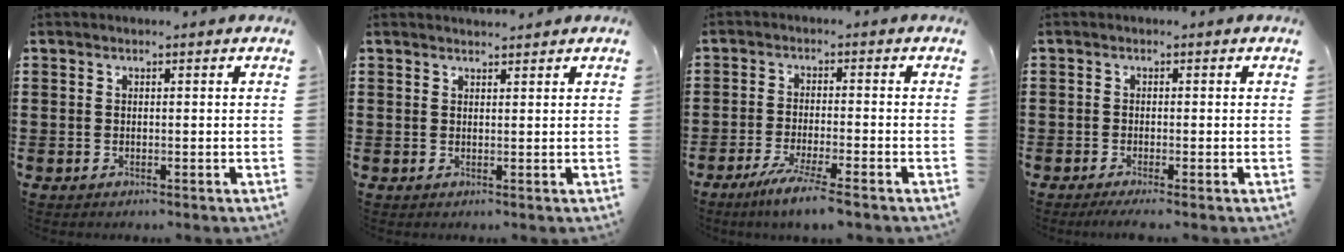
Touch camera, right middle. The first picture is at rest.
{"total": 1.4, "force": [1.3, 0.2, 0.0], "torque": [-0.004, 0.000, 0.026]}
{"total": 4.9, "force": [-3.8, -0.3, 3.0], "torque": [-0.060, -0.018, -0.070]}
{"total": 0.9, "force": [-0.6, 0.0, 0.7], "torque": [-0.010, -0.003, -0.011]}